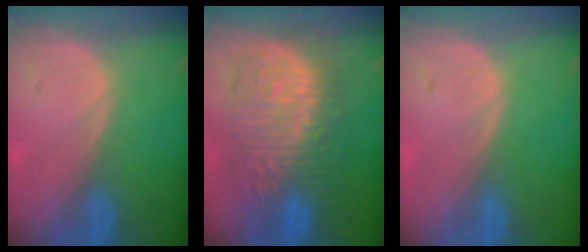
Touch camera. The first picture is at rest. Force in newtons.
{"total": 13.1, "press": 13.1, "slide": 1.2}
{"total": 0.0}